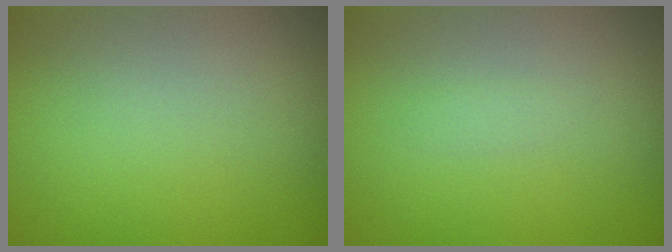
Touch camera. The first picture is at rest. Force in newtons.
{"total": 0.5, "press": 0.5, "slide": 0.0}